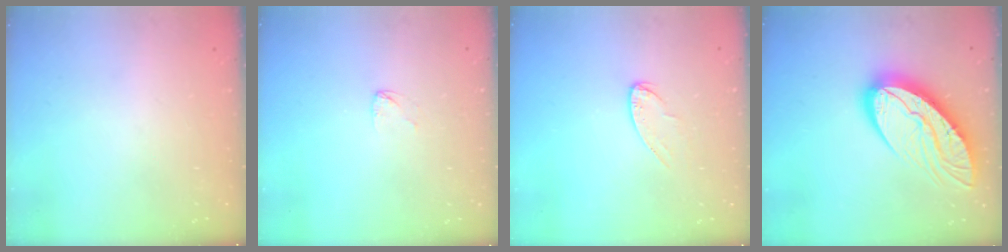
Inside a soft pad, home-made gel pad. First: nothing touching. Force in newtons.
{"total": 2.4, "press": 2.4, "slide": 0.2}
{"total": 7.1, "press": 7.0, "slide": 0.6}
{"total": 16.2, "press": 16.2, "slide": 1.4}